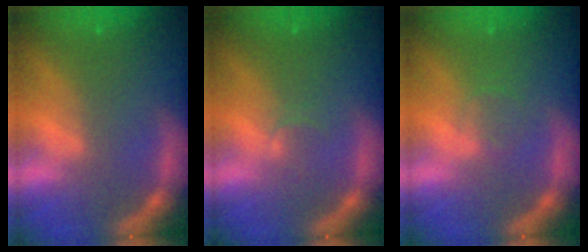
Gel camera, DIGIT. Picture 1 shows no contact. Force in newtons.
{"total": 1.0}
{"total": 1.4}